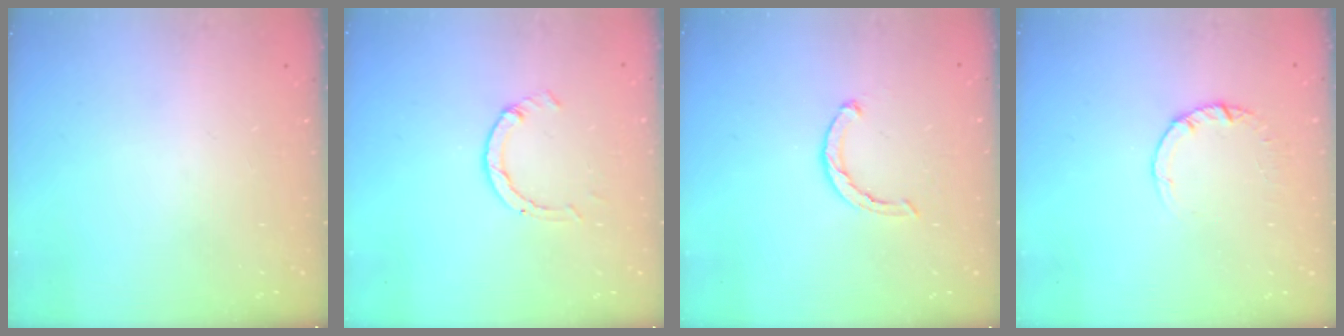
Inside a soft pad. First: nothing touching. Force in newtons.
{"total": 2.6, "press": 2.5, "slide": 0.3}
{"total": 2.7, "press": 2.7, "slide": 0.4}
{"total": 2.5, "press": 2.5, "slide": 0.2}